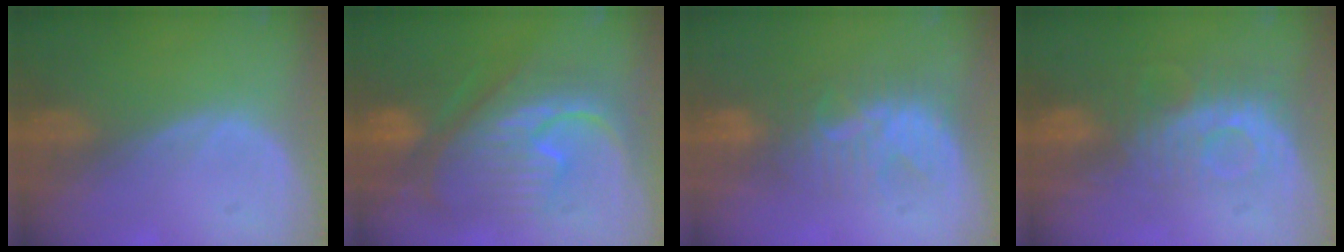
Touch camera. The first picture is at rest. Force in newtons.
{"total": 12.0, "press": 11.9, "slide": 1.4}
{"total": 7.7, "press": 7.4, "slide": 2.3}
{"total": 9.2, "press": 8.1, "slide": 4.3}